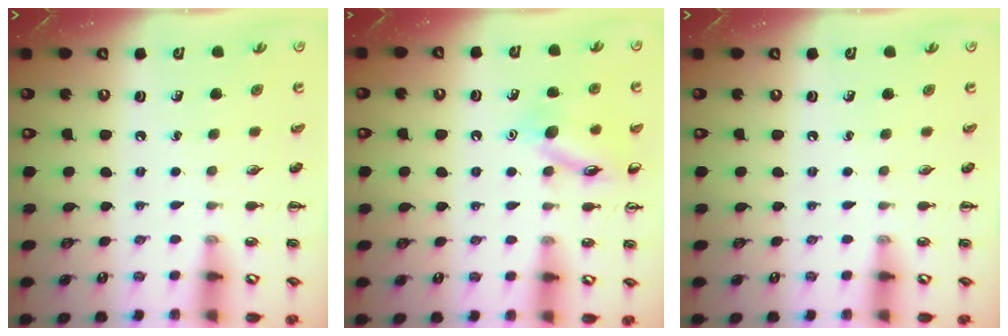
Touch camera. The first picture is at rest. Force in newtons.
{"total": 11.7, "press": 11.6, "slide": 0.9}
{"total": 0.0}